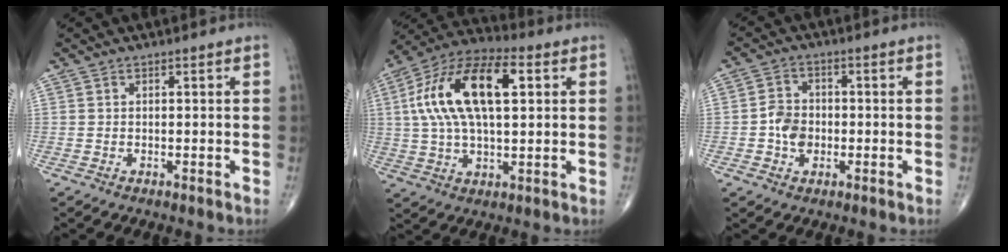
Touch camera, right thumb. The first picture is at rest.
{"total": 19.1, "force": [4.2, 8.9, 16.4], "torque": [-0.309, 0.024, 0.067]}
{"total": 5.5, "force": [-1.1, 4.3, 3.2], "torque": [-0.041, 0.012, -0.026]}